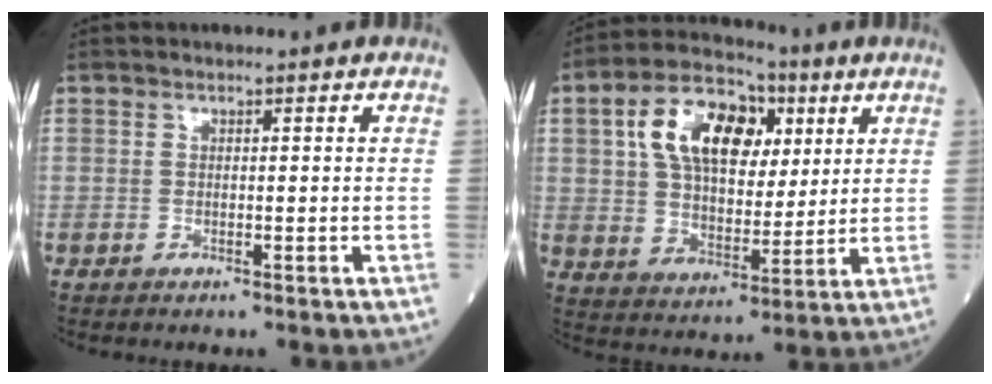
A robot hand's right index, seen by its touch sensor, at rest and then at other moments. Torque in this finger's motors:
{"motor_torque": [0.89, 0.01, 0.54, 0.18]}